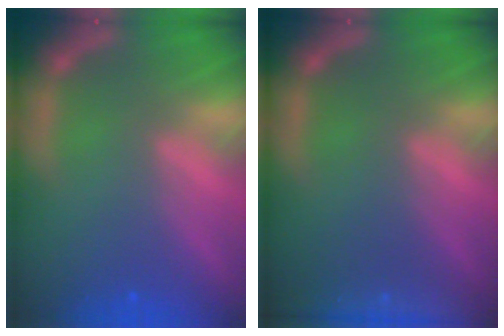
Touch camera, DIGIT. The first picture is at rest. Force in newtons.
{"total": 9.0}